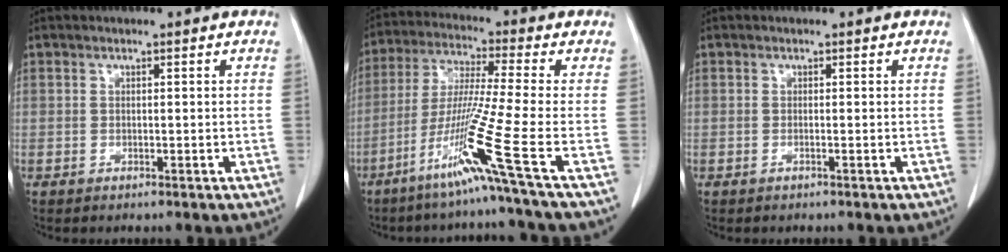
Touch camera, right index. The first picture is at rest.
{"total": 13.2, "force": [-6.7, -3.5, 10.8], "torque": [-0.211, -0.028, -0.132]}
{"total": 0.0}